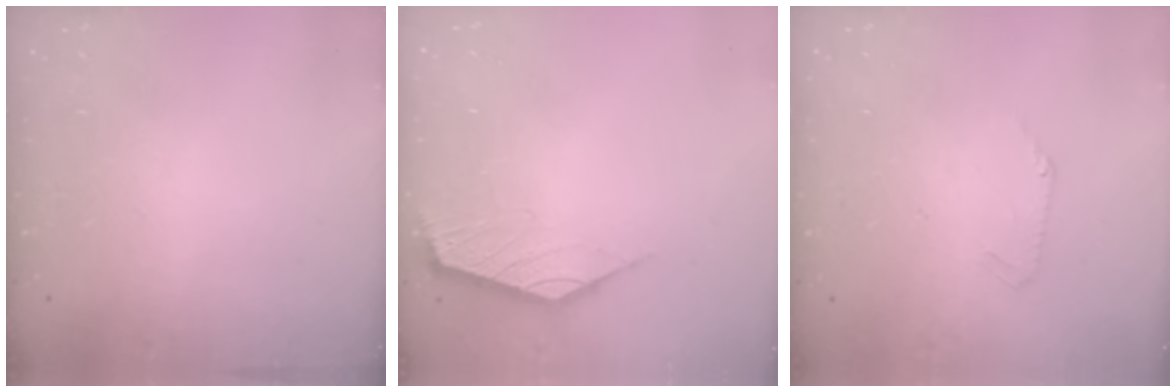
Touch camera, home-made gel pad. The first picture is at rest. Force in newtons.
{"total": 2.6, "press": 2.5, "slide": 0.6}
{"total": 2.3, "press": 2.2, "slide": 0.5}